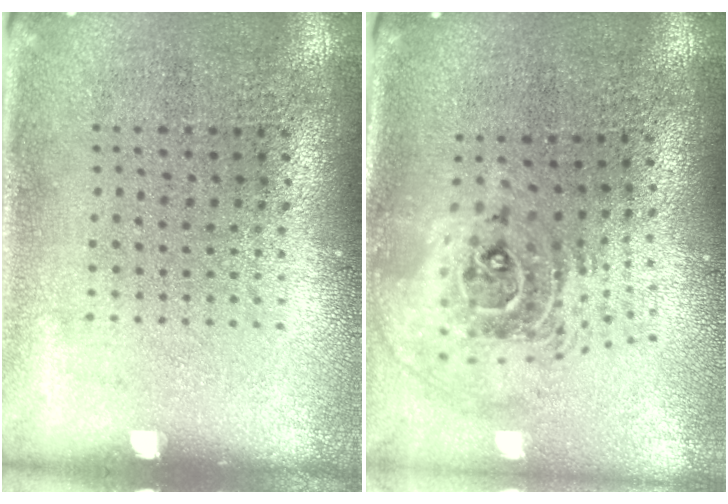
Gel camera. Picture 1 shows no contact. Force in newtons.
{"total": 2.3, "press": 1.8, "slide": 1.5}